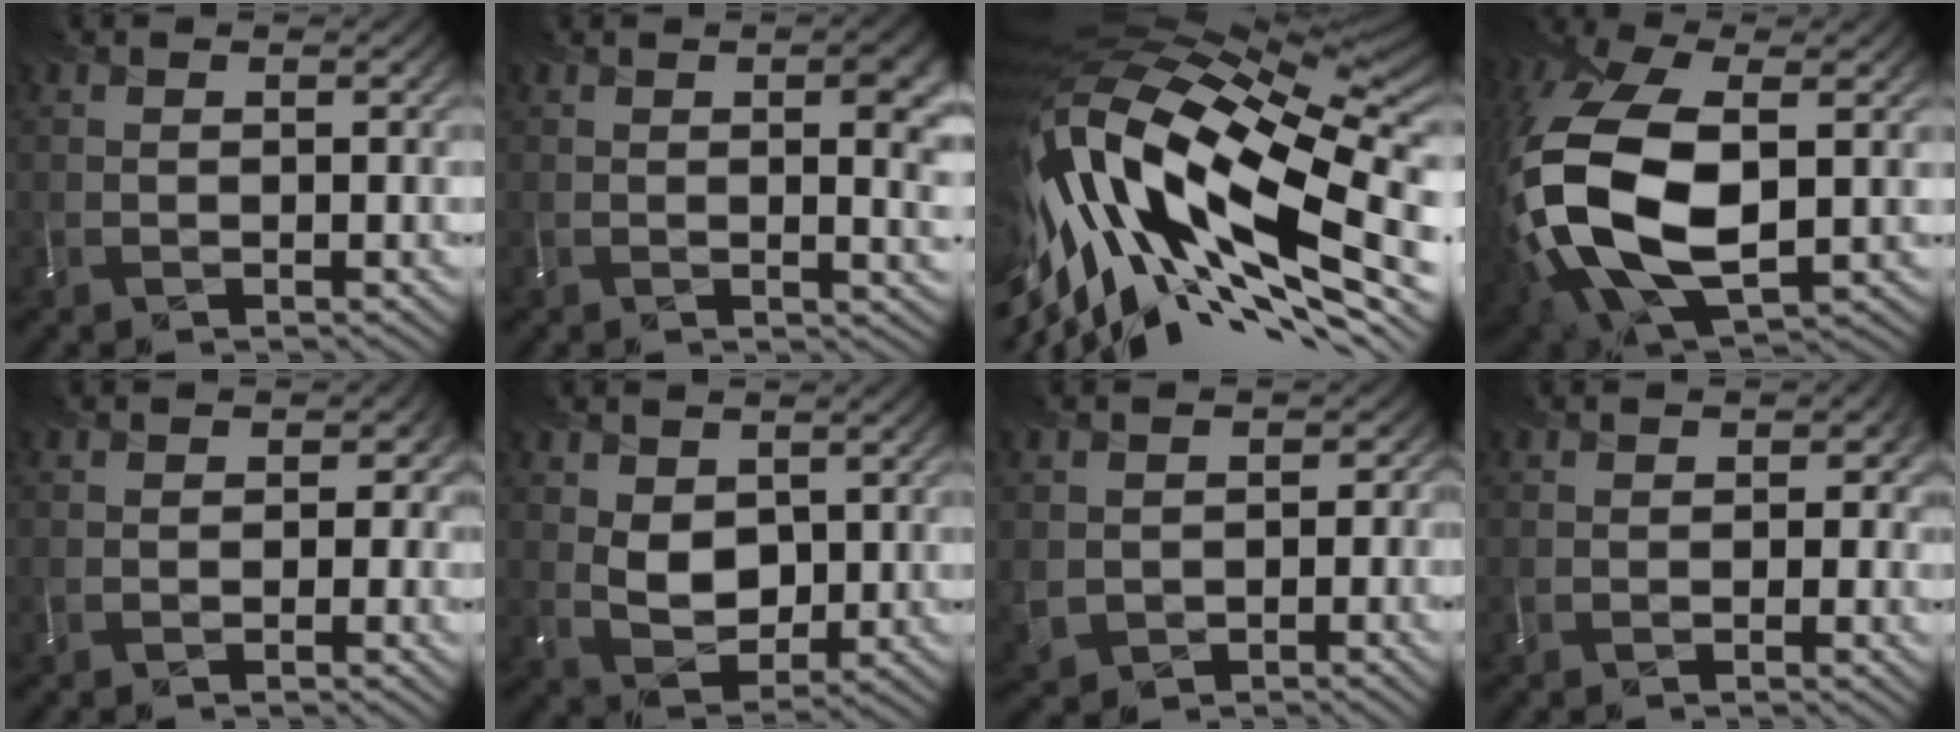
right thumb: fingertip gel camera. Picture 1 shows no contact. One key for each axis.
{"total": 5.4, "fx": 1.2, "fy": 1.8, "fz": 5.0, "tx": -0.055, "ty": 0.003, "tz": 0.019}
{"total": 20.3, "fx": -6.1, "fy": 9.2, "fz": 17.1, "tx": -0.358, "ty": -0.062, "tz": -0.100}
{"total": 17.4, "fx": -1.7, "fy": 9.5, "fz": 14.5, "tx": -0.354, "ty": -0.018, "tz": -0.025}
{"total": 2.9, "fx": -0.4, "fy": 2.6, "fz": 1.3, "tx": -0.011, "ty": 0.002, "tz": -0.002}
{"total": 4.9, "fx": 1.1, "fy": 3.8, "fz": 2.9, "tx": -0.070, "ty": -0.008, "tz": 0.023}
{"total": 5.4, "fx": -1.0, "fy": 5.0, "fz": 1.8, "tx": -0.063, "ty": -0.027, "tz": -0.014}
{"total": 3.1, "fx": -0.1, "fy": 2.6, "fz": 1.6, "tx": -0.012, "ty": 0.003, "tz": 0.004}